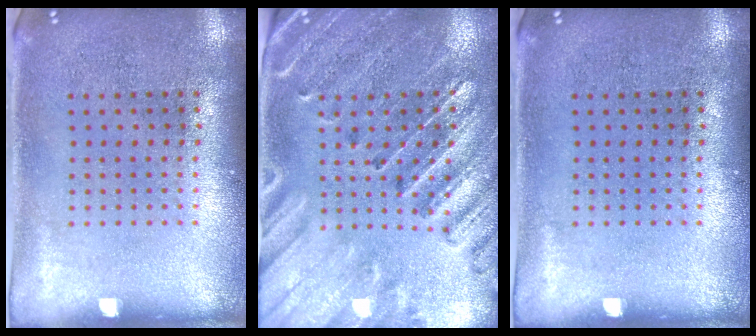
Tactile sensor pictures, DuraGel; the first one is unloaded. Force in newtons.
{"total": 2.9, "press": 2.7, "slide": 0.9}
{"total": 0.0}